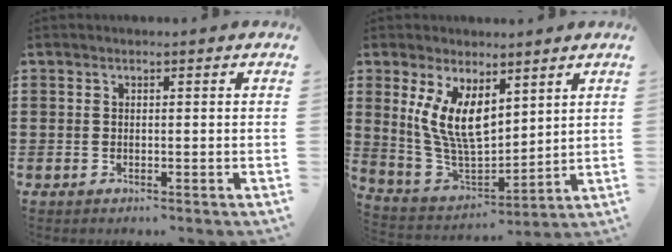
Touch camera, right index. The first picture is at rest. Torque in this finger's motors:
{"motor_torque": [0.93, 0.71, 0.42, 0.21]}